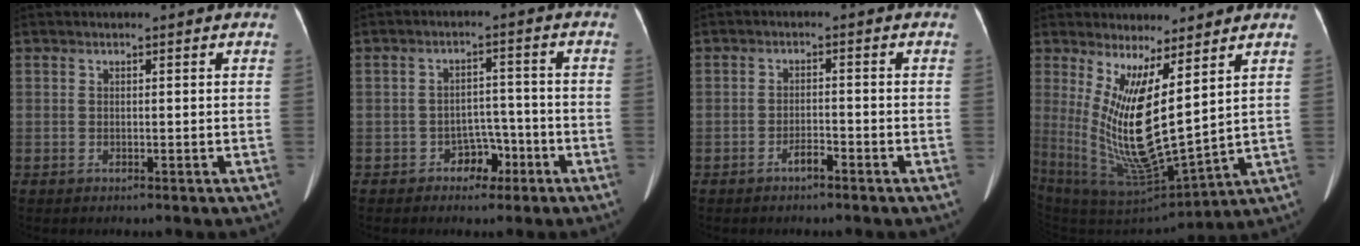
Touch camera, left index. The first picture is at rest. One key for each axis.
{"total": 3.9, "fx": -2.4, "fy": 2.7, "fz": 1.6, "tx": -0.021, "ty": 0.016, "tz": -0.033}
{"total": 1.9, "fx": -1.5, "fy": 0.4, "fz": 1.1, "tx": -0.020, "ty": 0.001, "tz": -0.027}
{"total": 13.0, "fx": 4.2, "fy": 2.1, "fz": 12.1, "tx": -0.248, "ty": -0.031, "tz": 0.093}